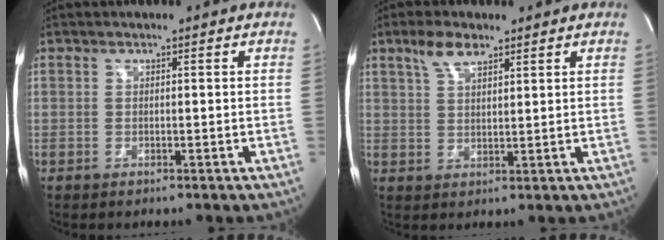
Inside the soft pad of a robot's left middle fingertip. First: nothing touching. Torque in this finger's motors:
{"motor_torque": [0.48, -0.26, -0.04, 0.02]}